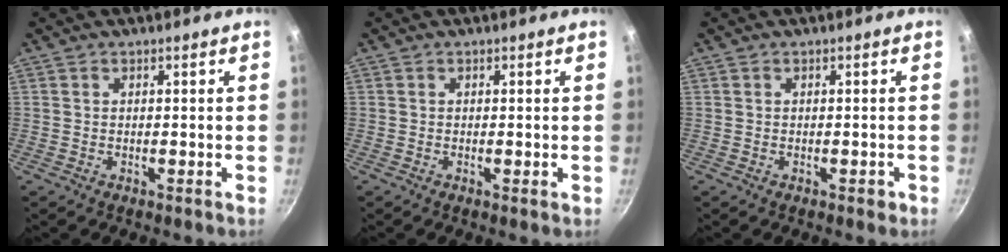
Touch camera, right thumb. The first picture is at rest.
{"total": 0.6, "force": [0.0, 0.0, 0.6], "torque": [-0.011, -0.004, -0.001]}
{"total": 0.9, "force": [-0.4, 0.5, 0.7], "torque": [-0.005, -0.001, -0.005]}